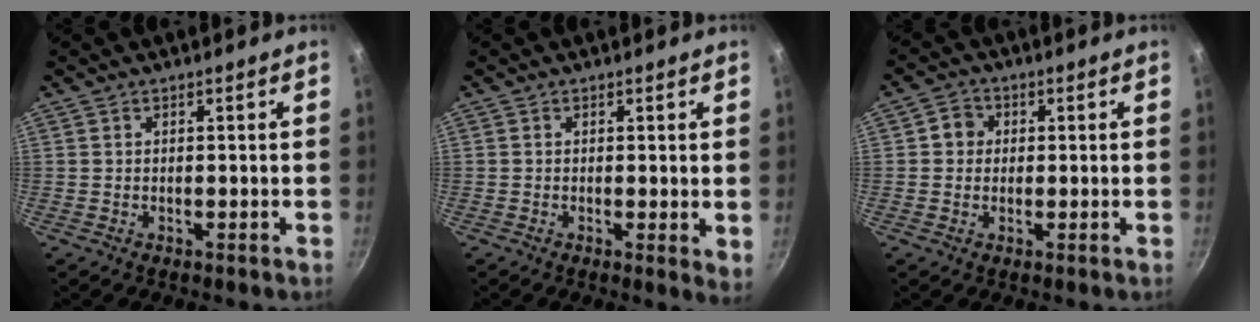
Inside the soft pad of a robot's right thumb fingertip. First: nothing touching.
{"total": 2.8, "force": [0.4, 0.9, 2.6], "torque": [-0.031, -0.010, 0.003]}
{"total": 3.8, "force": [0.6, 3.5, 1.3], "torque": [0.001, 0.005, 0.001]}